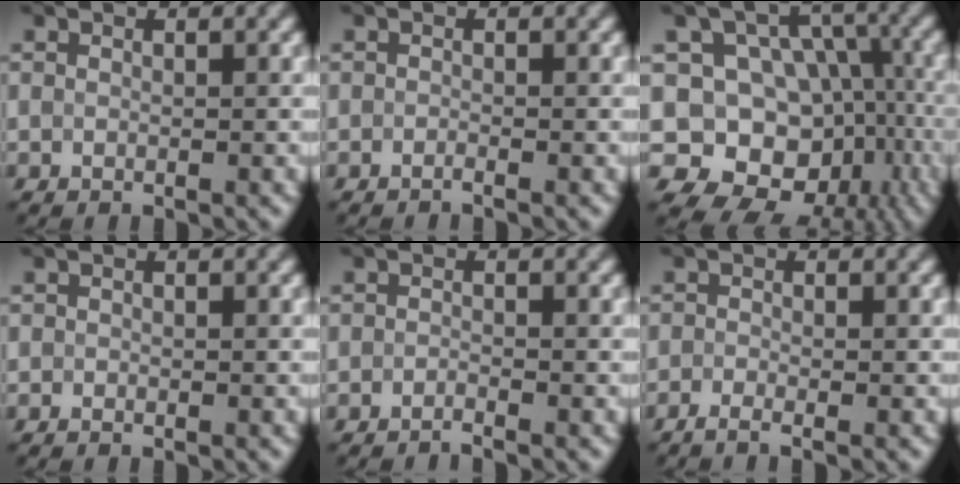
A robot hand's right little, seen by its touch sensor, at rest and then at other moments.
{"total": 1.3, "force": [-1.1, -0.5, -0.6], "torque": [0.006, -0.006, -0.013]}
{"total": 11.3, "force": [-5.1, 8.8, 5.0], "torque": [-0.055, 0.019, -0.070]}
{"total": 0.8, "force": [-0.8, -0.2, -0.1], "torque": [0.005, -0.009, -0.001]}
{"total": 1.7, "force": [-1.5, -0.4, -0.6], "torque": [0.011, -0.005, -0.025]}
{"total": 1.9, "force": [-1.8, -0.2, 0.3], "torque": [-0.004, -0.009, -0.035]}